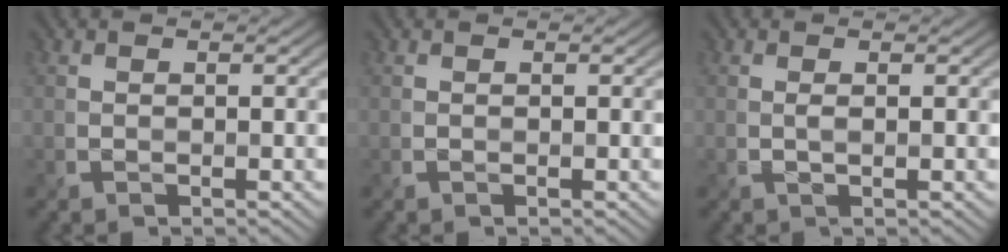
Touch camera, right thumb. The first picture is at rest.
{"total": 0.0}
{"total": 0.5, "force": [0.0, -0.1, 0.5], "torque": [-0.011, -0.001, -0.001]}